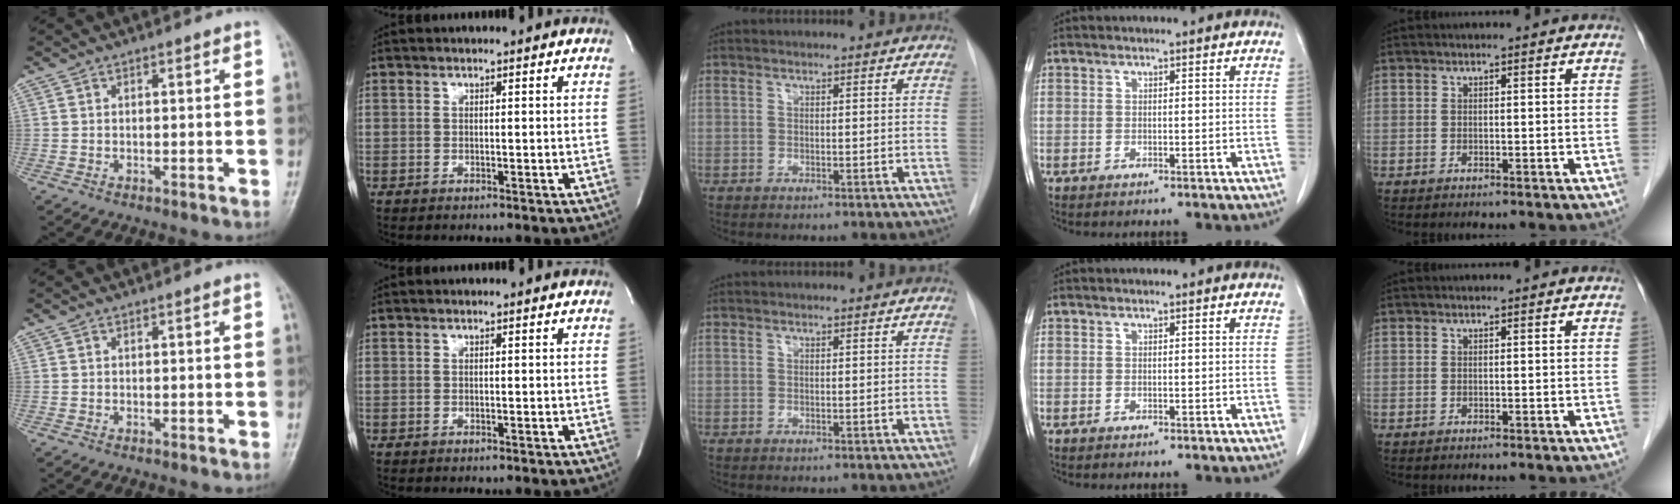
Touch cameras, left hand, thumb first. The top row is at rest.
{}